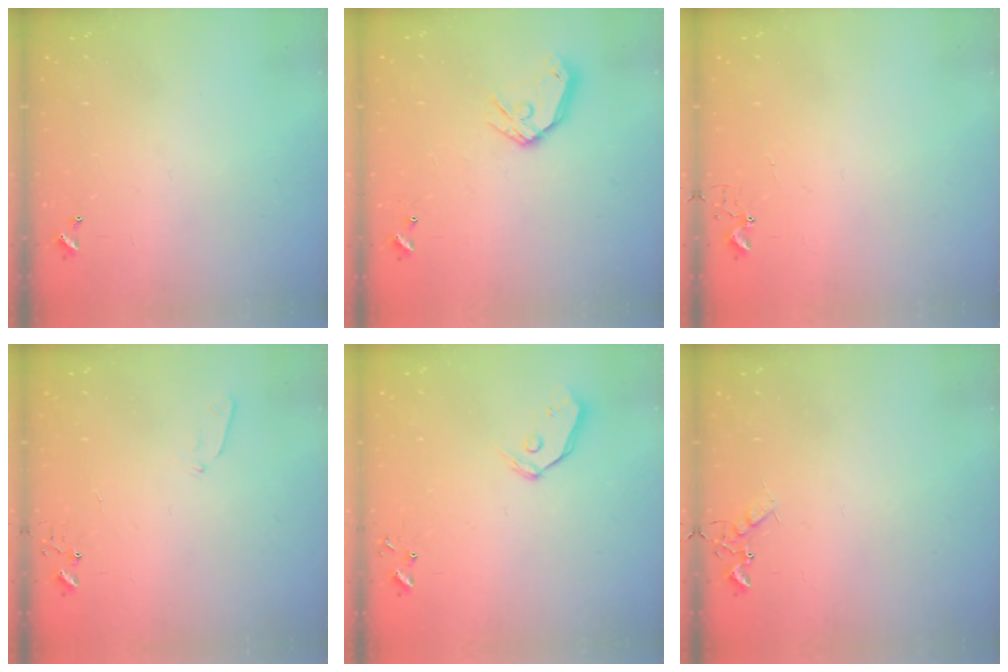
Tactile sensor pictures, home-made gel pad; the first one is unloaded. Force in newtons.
{"total": 11.2, "press": 11.0, "slide": 1.8}
{"total": 2.7, "press": 2.7, "slide": 0.3}
{"total": 3.8, "press": 3.8, "slide": 0.5}
{"total": 6.9, "press": 6.9, "slide": 0.7}
{"total": 5.8, "press": 5.7, "slide": 0.6}